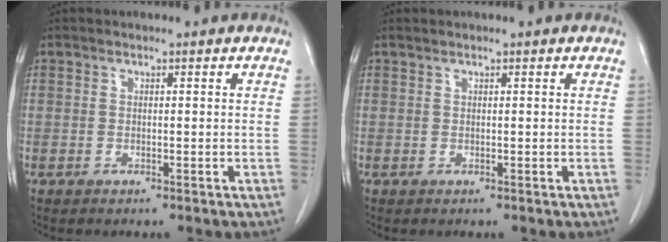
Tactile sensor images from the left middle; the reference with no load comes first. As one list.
[{"total": 0.0}]